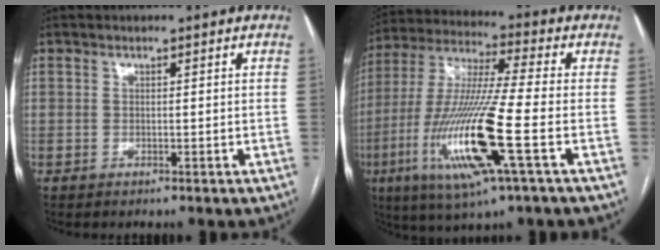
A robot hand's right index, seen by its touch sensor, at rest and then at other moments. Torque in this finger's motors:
{"motor_torque": [2.14, 0.00, 1.05, 0.21]}